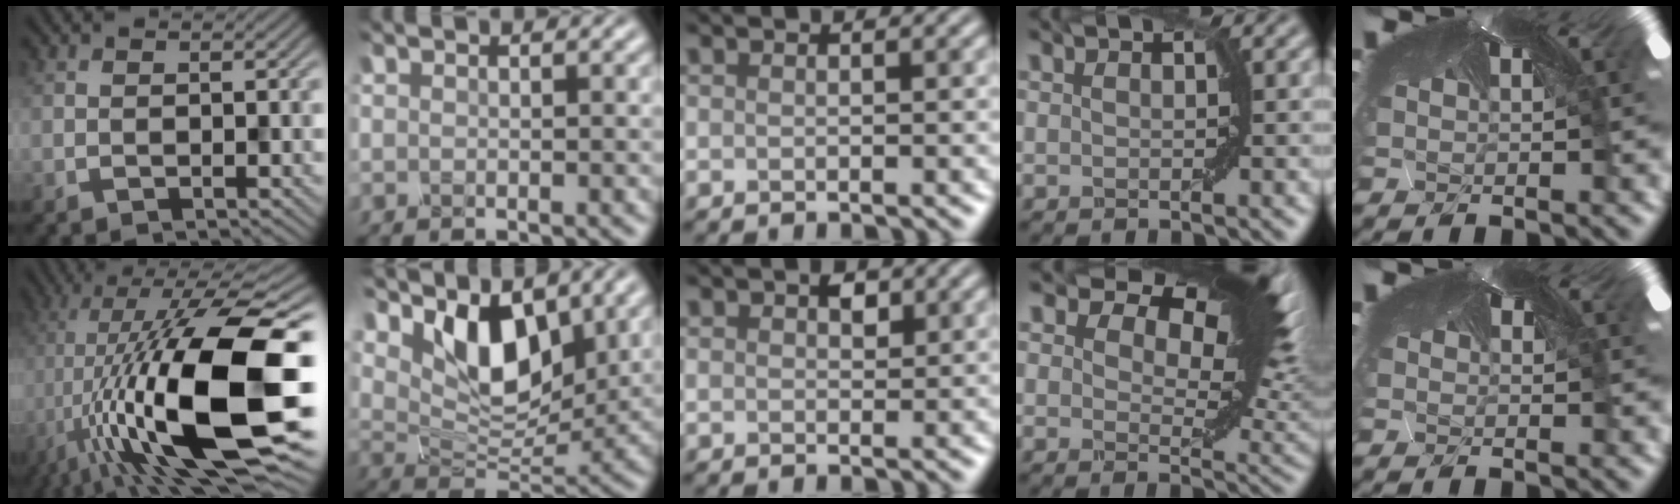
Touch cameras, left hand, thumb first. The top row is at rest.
{"thumb": {"total": 21.1, "force": [-3.5, 6.7, 19.7], "torque": [-0.350, 0.004, -0.056]}, "index": {"total": 8.1, "force": [3.9, 4.2, 5.7], "torque": [-0.103, -0.006, 0.067]}, "middle": {"total": 0.6, "force": [0.5, -0.1, -0.4], "torque": [-0.010, 0.012, 0.025]}, "ring": {"total": 11.1, "force": [6.1, 5.0, 7.8], "torque": [-0.104, 0.003, 0.093]}, "little": {"total": 0.6, "force": [0.4, 0.2, 0.3], "torque": [-0.003, 0.001, 0.003]}}